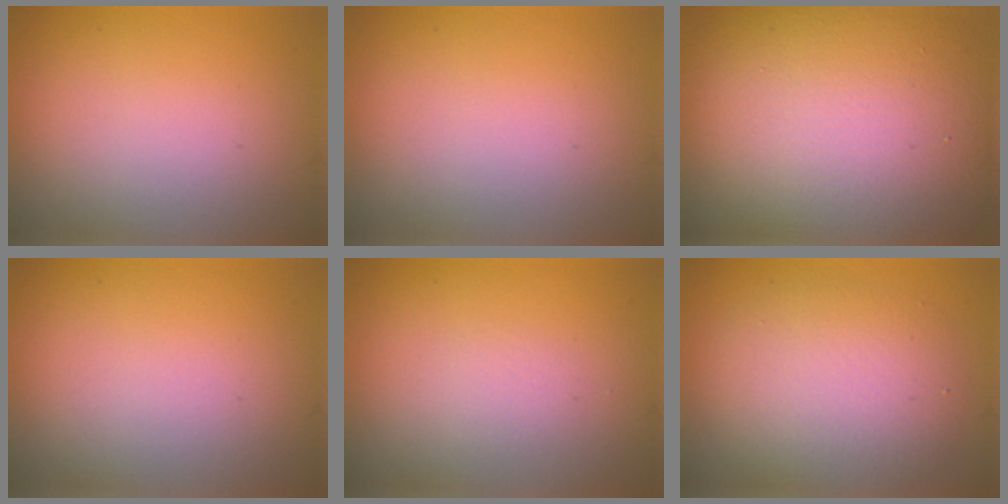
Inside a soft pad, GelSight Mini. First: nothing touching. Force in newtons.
{"total": 0.0}
{"total": 17.5, "press": 17.5, "slide": 0.9}
{"total": 0.0}
{"total": 0.9, "press": 0.9, "slide": 0.0}
{"total": 5.5, "press": 5.5, "slide": 0.5}